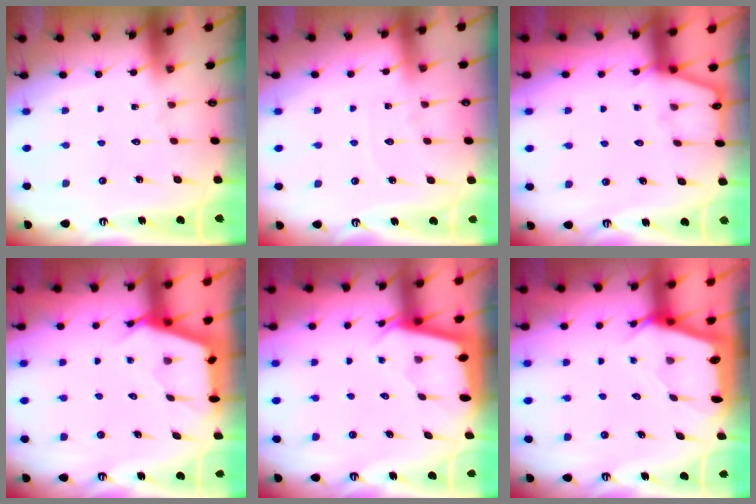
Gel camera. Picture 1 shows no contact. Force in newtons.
{"total": 4.2, "press": 4.1, "slide": 0.5}
{"total": 2.9, "press": 2.9, "slide": 0.5}
{"total": 2.7, "press": 2.7, "slide": 0.3}
{"total": 2.1, "press": 2.1, "slide": 0.2}
{"total": 2.3, "press": 2.3, "slide": 0.3}